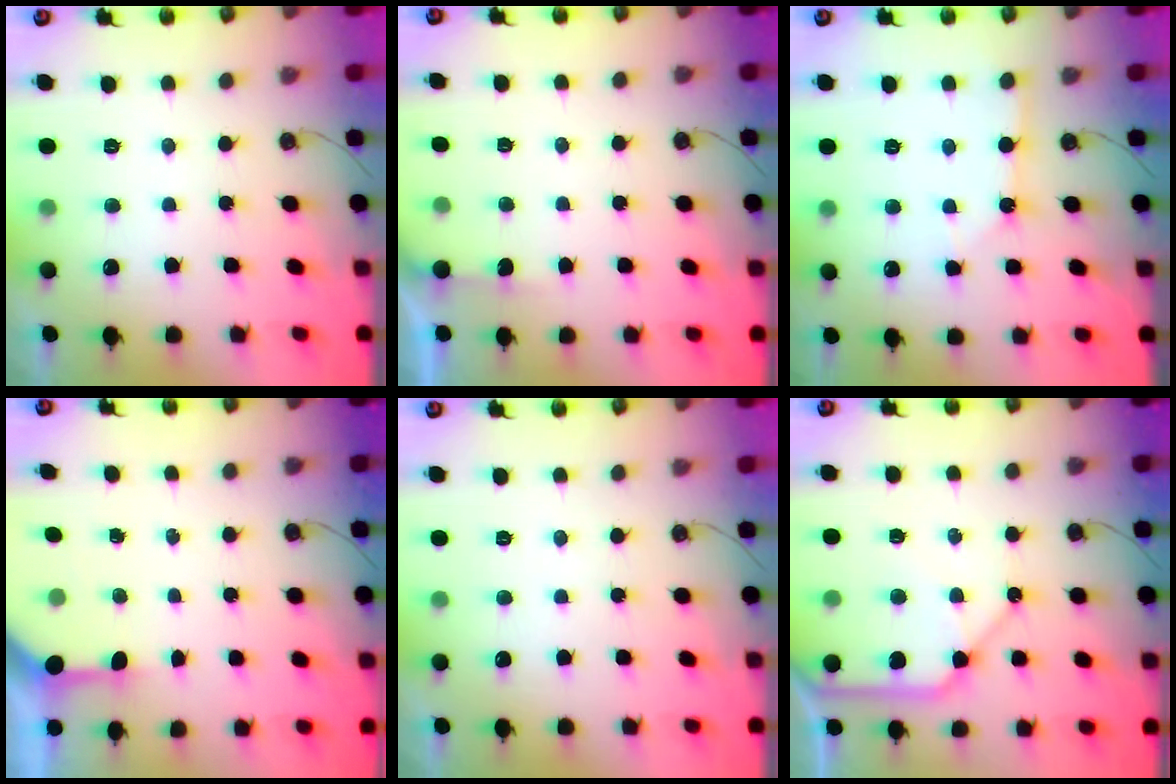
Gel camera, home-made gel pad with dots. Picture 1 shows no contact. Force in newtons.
{"total": 2.9, "press": 2.9, "slide": 0.4}
{"total": 2.7, "press": 2.7, "slide": 0.4}
{"total": 3.4, "press": 3.4, "slide": 0.3}
{"total": 0.0}
{"total": 11.8, "press": 11.7, "slide": 1.4}